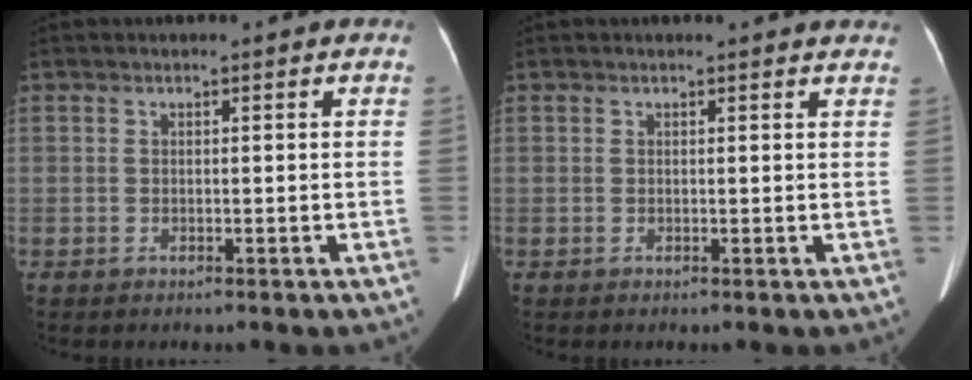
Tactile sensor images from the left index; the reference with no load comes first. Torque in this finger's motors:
{"motor_torque": [-0.02, -0.28, -0.07, -0.05]}